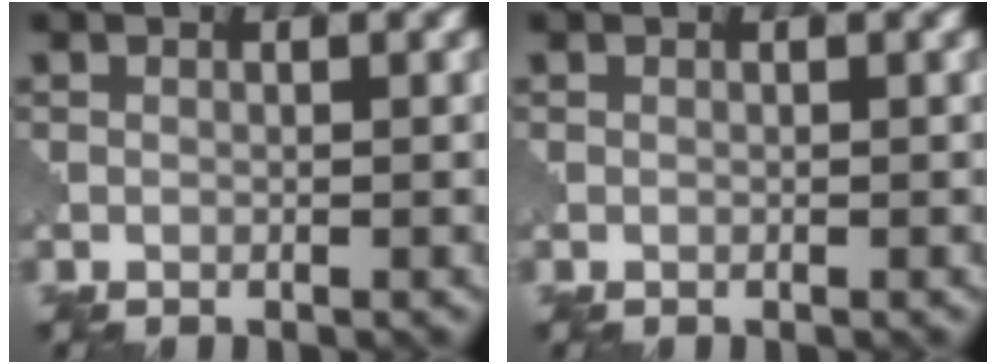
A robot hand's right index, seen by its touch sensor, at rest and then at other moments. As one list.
[{"total": 0.0}]